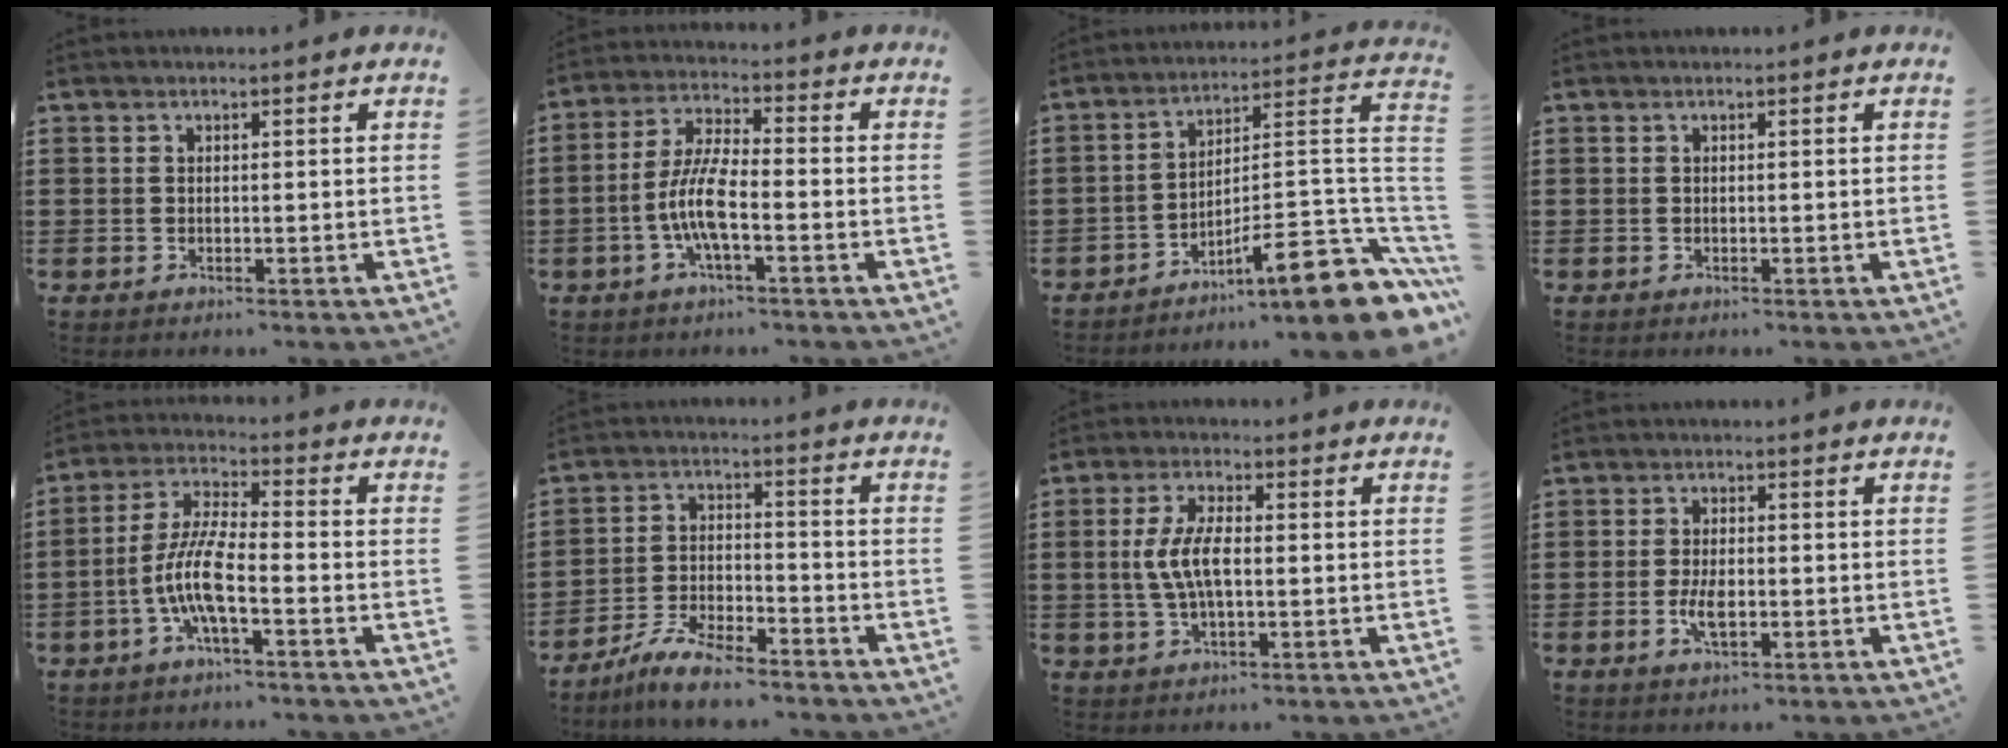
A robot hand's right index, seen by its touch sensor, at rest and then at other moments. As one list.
[{"total": 7.5, "force": [-2.4, 1.8, 6.9], "torque": [-0.166, -0.017, -0.054]}, {"total": 11.5, "force": [-7.4, 2.5, 8.4], "torque": [-0.107, 0.002, -0.134]}, {"total": 0.0}, {"total": 8.4, "force": [-3.0, 1.8, 7.6], "torque": [-0.183, -0.018, -0.064]}, {"total": 6.7, "force": [-6.1, 0.9, 2.7], "torque": [-0.060, 0.004, -0.117]}, {"total": 6.4, "force": [-0.2, 2.5, 5.9], "torque": [-0.135, -0.003, -0.013]}, {"total": 4.0, "force": [-1.0, 1.5, 3.5], "torque": [-0.077, -0.004, -0.020]}]